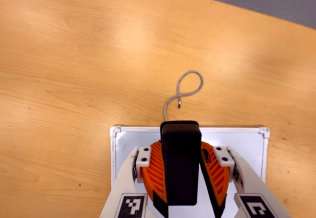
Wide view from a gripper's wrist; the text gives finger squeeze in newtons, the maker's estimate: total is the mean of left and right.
{"total": 9.4, "left": 8.8, "right": 10.1}